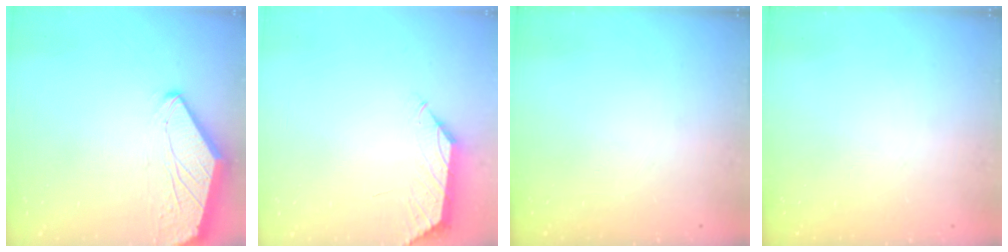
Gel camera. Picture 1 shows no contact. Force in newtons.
{"total": 1.0, "press": 0.8, "slide": 0.5}
{"total": 0.0}
{"total": 0.0}